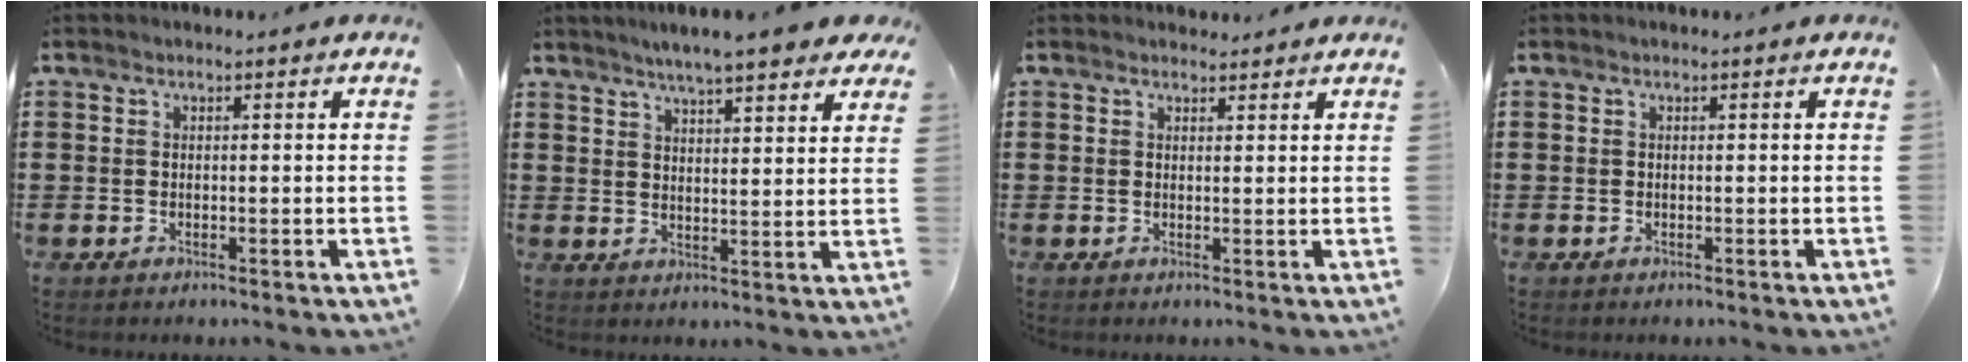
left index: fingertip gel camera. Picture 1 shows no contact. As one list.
[{"total": 5.1, "force": [4.6, 0.2, 2.2], "torque": [-0.059, -0.011, 0.081]}, {"total": 1.4, "force": [1.3, 0.5, 0.0], "torque": [0.006, 0.000, 0.024]}, {"total": 0.0}]